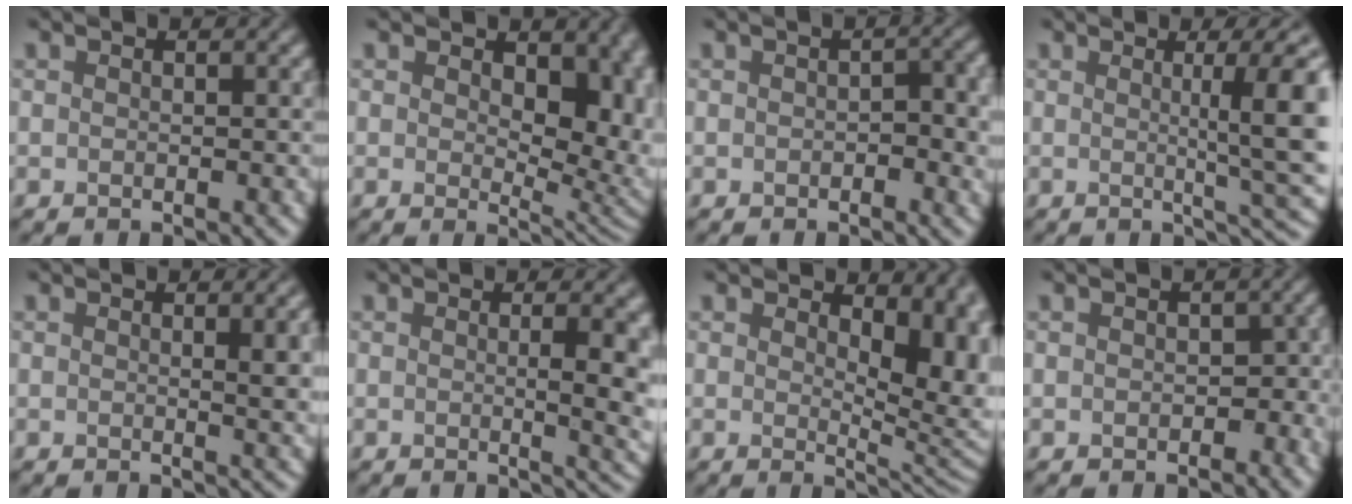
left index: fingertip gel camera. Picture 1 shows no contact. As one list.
[{"total": 7.2, "force": [0.9, 4.4, 5.7], "torque": [-0.069, -0.014, 0.016]}, {"total": 3.0, "force": [-0.3, 1.5, 2.5], "torque": [-0.031, -0.002, -0.005]}, {"total": 7.8, "force": [0.8, 1.5, 7.6], "torque": [-0.090, 0.005, 0.013]}, {"total": 4.4, "force": [0.8, 1.4, 4.1], "torque": [-0.038, 0.005, 0.009]}, {"total": 6.7, "force": [0.2, 2.5, 6.2], "torque": [-0.050, -0.003, 0.005]}, {"total": 8.4, "force": [2.0, 4.3, 6.9], "torque": [-0.074, -0.011, 0.032]}, {"total": 2.2, "force": [-0.6, 1.6, 1.4], "torque": [-0.010, -0.005, -0.009]}]